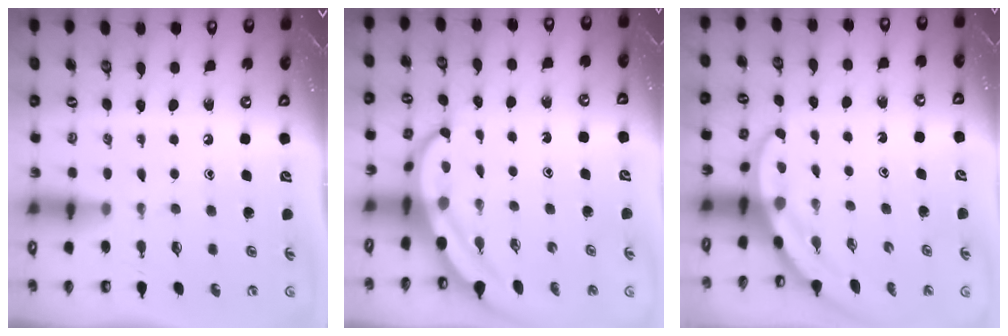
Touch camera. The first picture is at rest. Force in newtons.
{"total": 5.2, "press": 5.2, "slide": 0.8}
{"total": 3.0, "press": 3.0, "slide": 0.1}